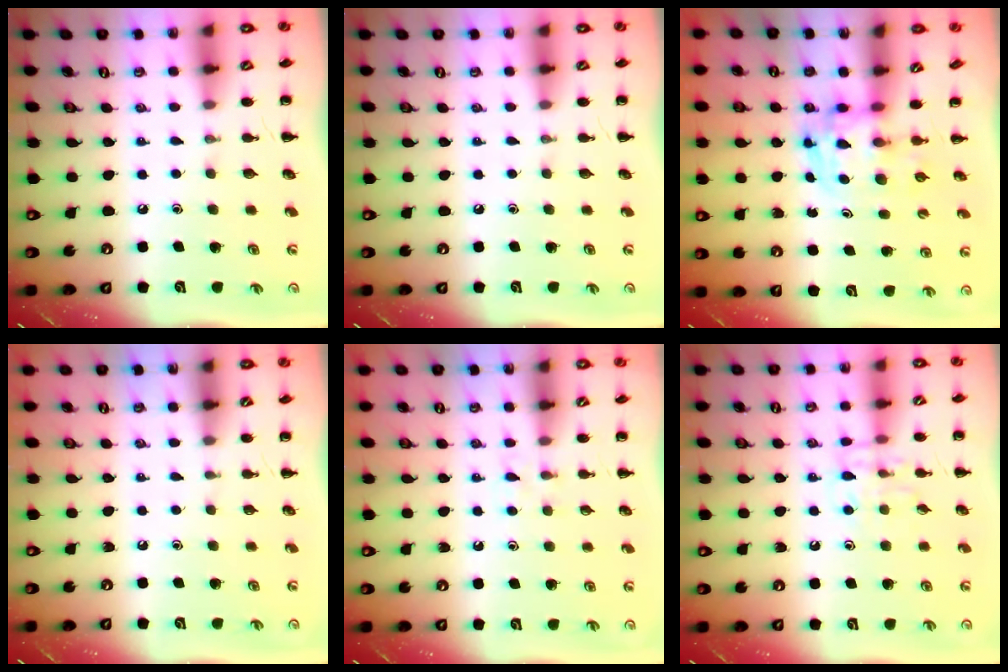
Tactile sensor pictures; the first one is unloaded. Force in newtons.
{"total": 0.0}
{"total": 3.7, "press": 3.6, "slide": 0.6}
{"total": 0.0}
{"total": 3.0, "press": 2.7, "slide": 1.2}
{"total": 8.4, "press": 8.4, "slide": 0.4}